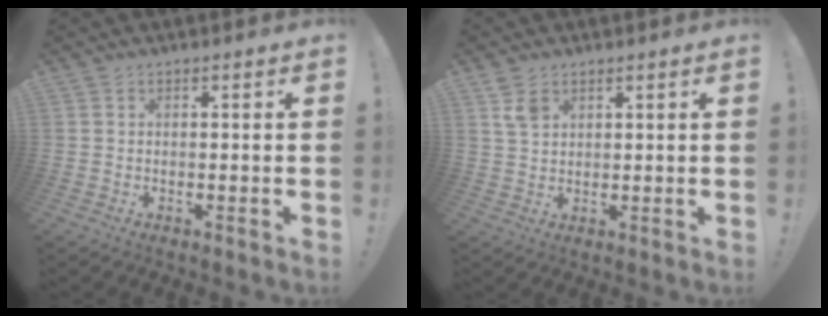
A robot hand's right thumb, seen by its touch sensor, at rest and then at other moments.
{"total": 4.3, "force": [2.6, 2.5, 2.3], "torque": [-0.039, -0.010, 0.050]}